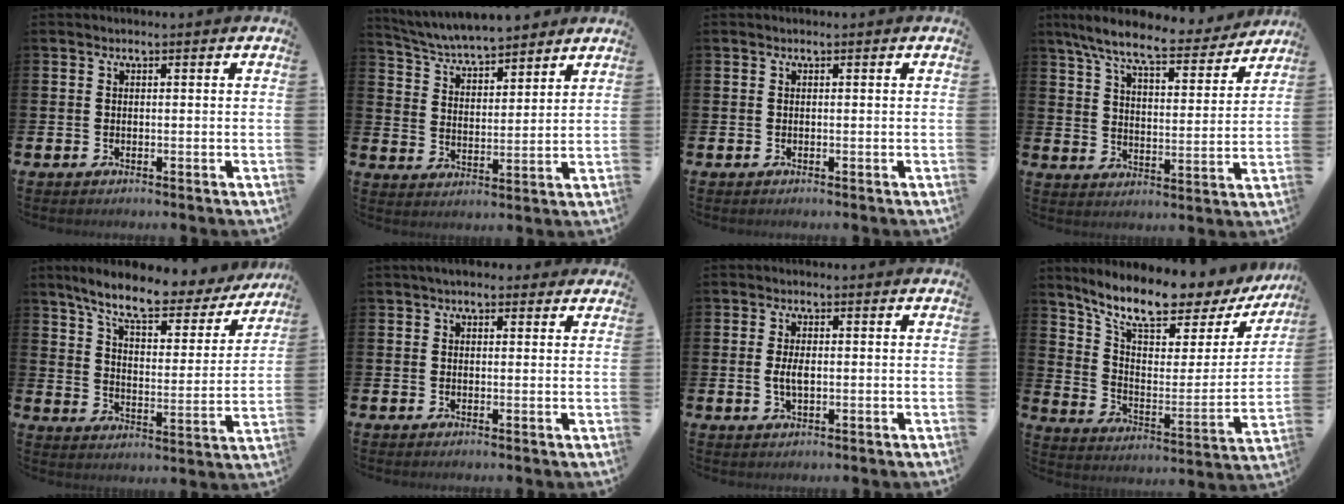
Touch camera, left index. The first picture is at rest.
{"total": 5.8, "force": [5.6, 0.7, 1.0], "torque": [-0.047, -0.038, 0.098]}
{"total": 0.0}
{"total": 9.2, "force": [8.2, 1.3, 3.9], "torque": [-0.099, -0.047, 0.141]}
{"total": 8.9, "force": [7.6, 2.1, 4.1], "torque": [-0.104, -0.044, 0.125]}
{"total": 2.6, "force": [2.2, 1.2, 0.7], "torque": [-0.005, -0.004, 0.037]}
{"total": 2.7, "force": [-0.1, 1.3, 2.4], "torque": [-0.043, 0.002, -0.004]}
{"total": 10.2, "force": [8.6, 2.5, 4.7], "torque": [-0.122, -0.057, 0.147]}